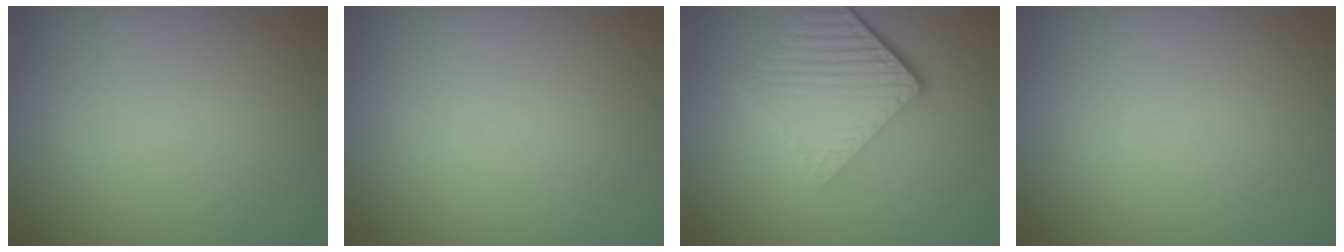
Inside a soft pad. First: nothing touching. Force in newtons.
{"total": 0.0}
{"total": 6.2, "press": 4.2, "slide": 4.5}
{"total": 0.0}